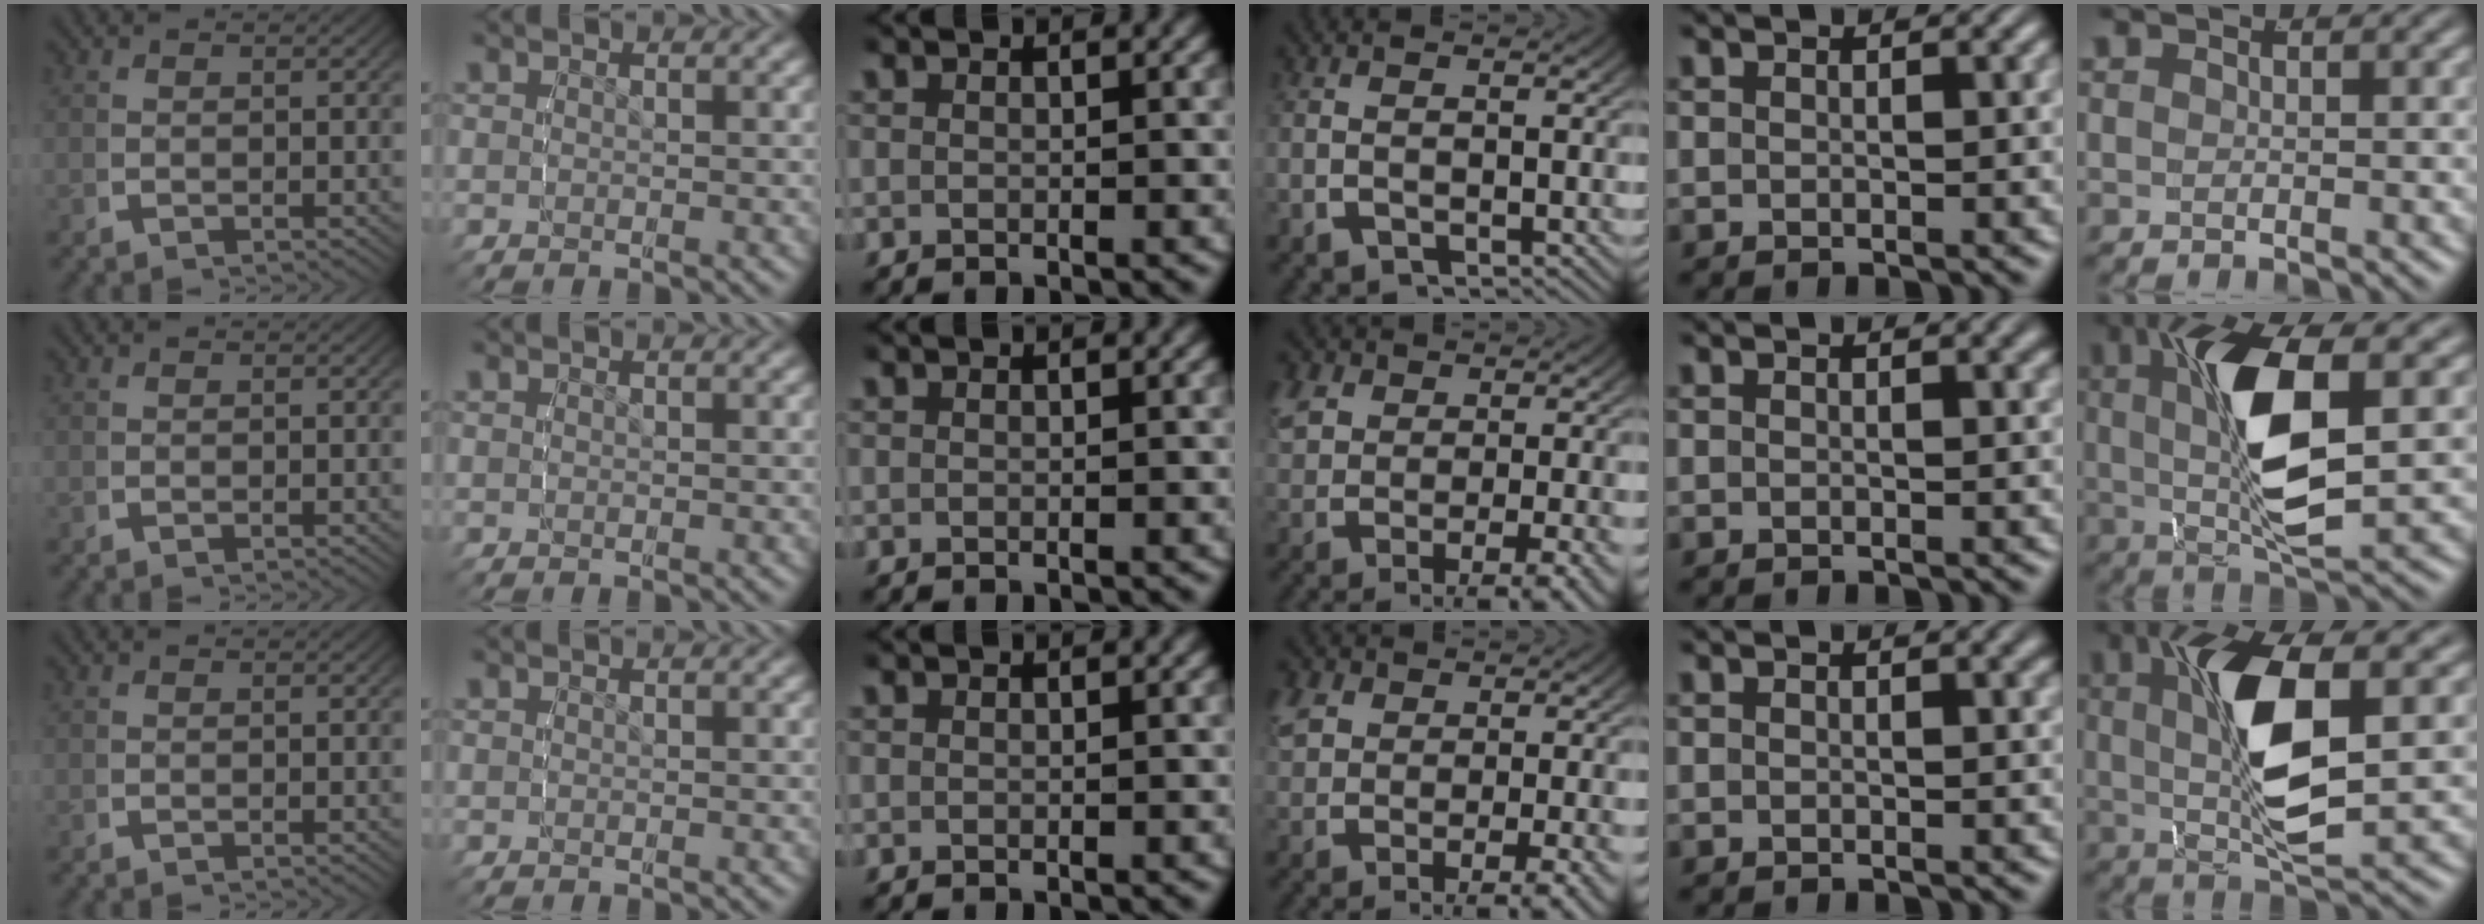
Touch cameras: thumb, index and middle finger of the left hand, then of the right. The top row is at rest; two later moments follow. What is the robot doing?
{"motion": "lift_and_place", "object": "glasses"}